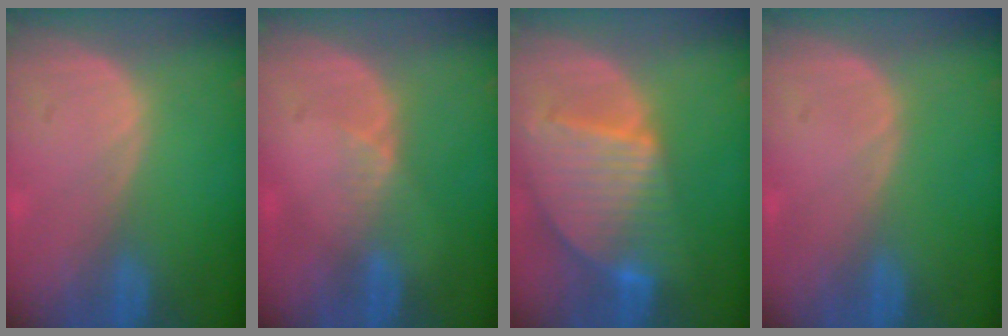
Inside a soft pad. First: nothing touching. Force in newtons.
{"total": 2.0, "press": 1.6, "slide": 1.3}
{"total": 9.6, "press": 8.2, "slide": 4.8}
{"total": 0.0}